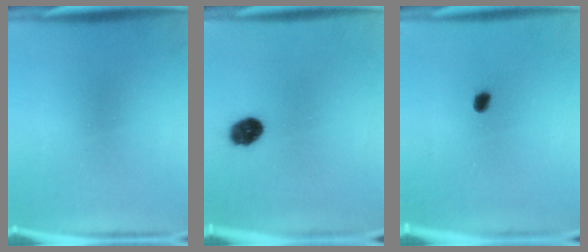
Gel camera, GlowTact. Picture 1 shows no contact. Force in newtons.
{"total": 7.1}
{"total": 1.9}